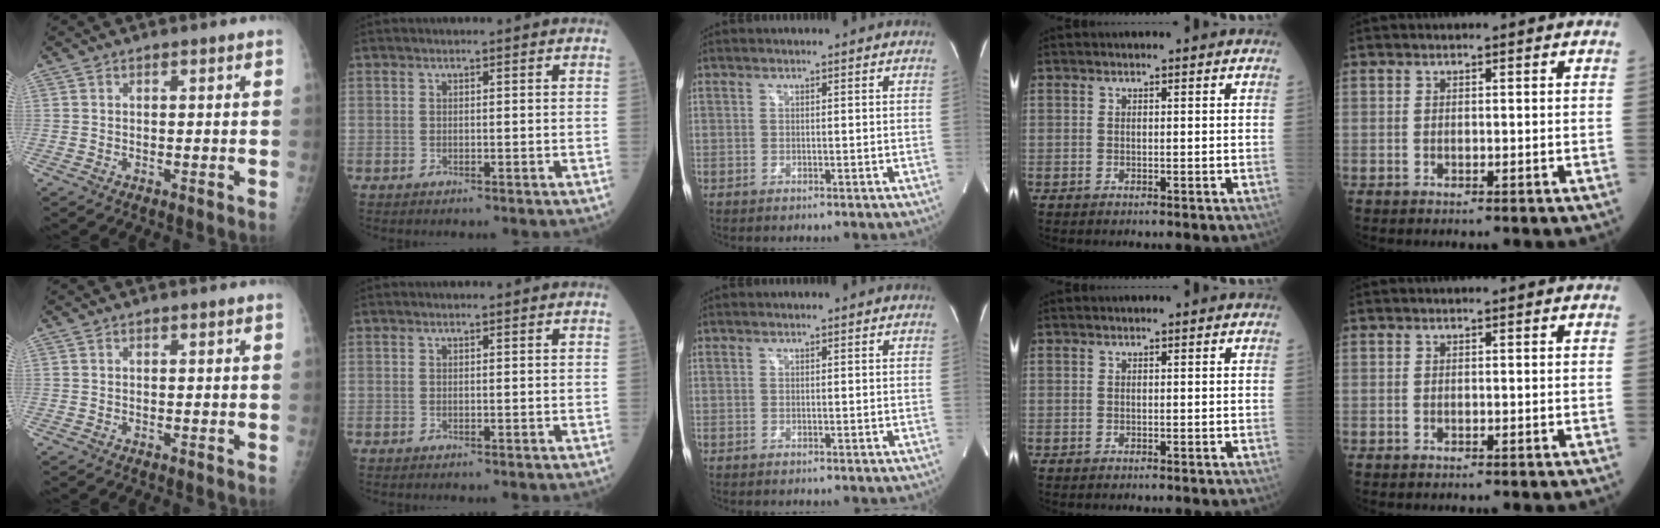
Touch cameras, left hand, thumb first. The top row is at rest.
{}